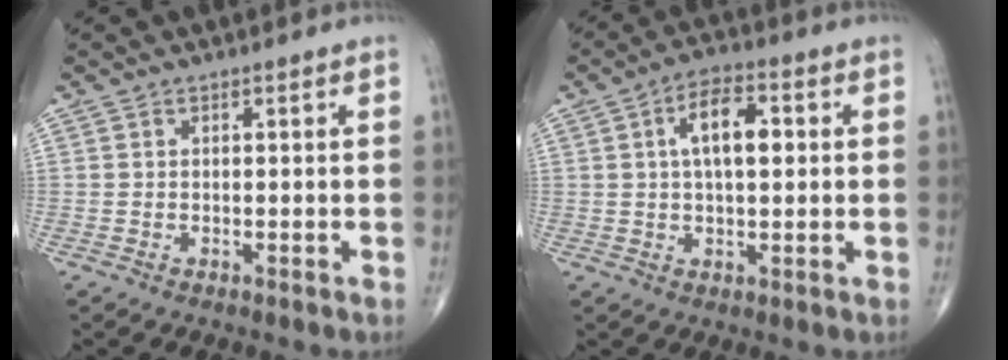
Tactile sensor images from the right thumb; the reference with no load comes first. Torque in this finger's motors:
{"motor_torque": [1.46, 3.50, 0.97, 0.39, 0.07]}